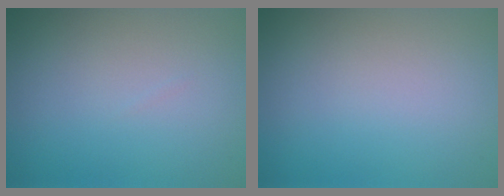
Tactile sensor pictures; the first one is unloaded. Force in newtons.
{"total": 0.0}